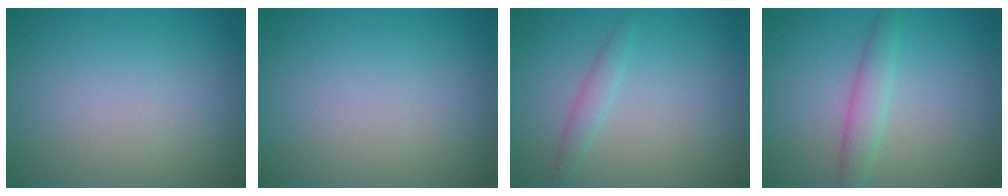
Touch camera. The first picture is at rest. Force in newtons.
{"total": 0.0}
{"total": 1.4, "press": 1.4, "slide": 0.0}
{"total": 2.3, "press": 2.3, "slide": 0.1}